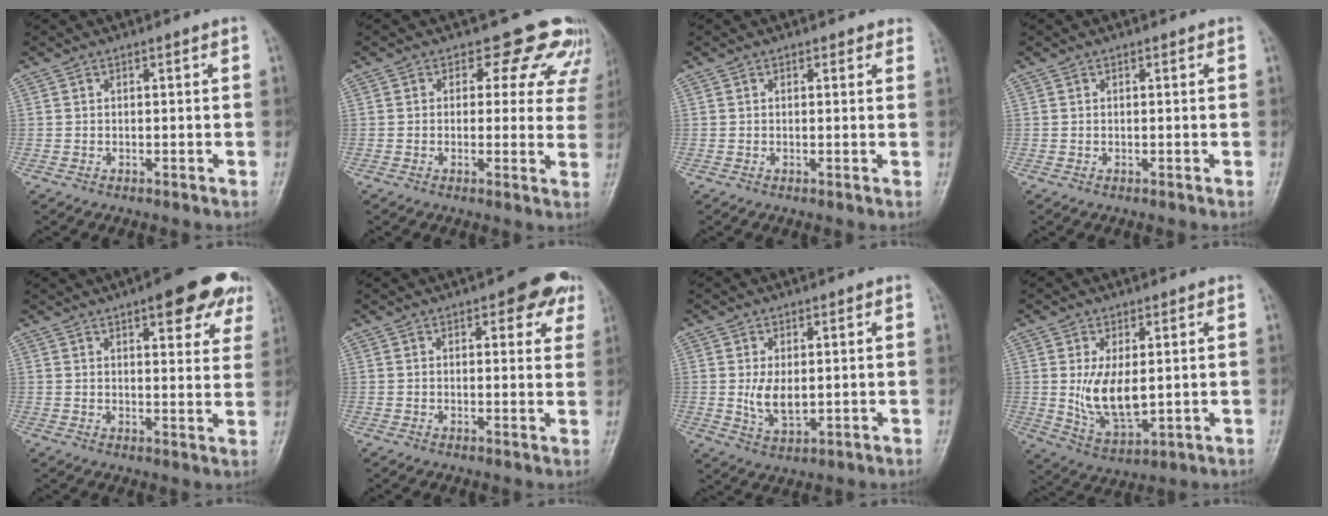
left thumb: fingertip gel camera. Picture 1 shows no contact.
{"total": 9.8, "force": [7.4, 5.9, 2.7], "torque": [0.029, -0.028, 0.055]}
{"total": 1.6, "force": [1.2, 0.9, 0.5], "torque": [0.011, -0.003, 0.007]}
{"total": 0.0}
{"total": 13.3, "force": [8.0, 4.7, 9.6], "torque": [-0.079, -0.030, 0.090]}
{"total": 7.1, "force": [4.0, 3.3, 4.9], "torque": [-0.022, -0.011, 0.039]}
{"total": 5.4, "force": [0.5, 3.1, 4.4], "torque": [-0.072, -0.014, 0.017]}
{"total": 9.3, "force": [1.0, 4.9, 7.8], "torque": [-0.130, -0.026, 0.034]}